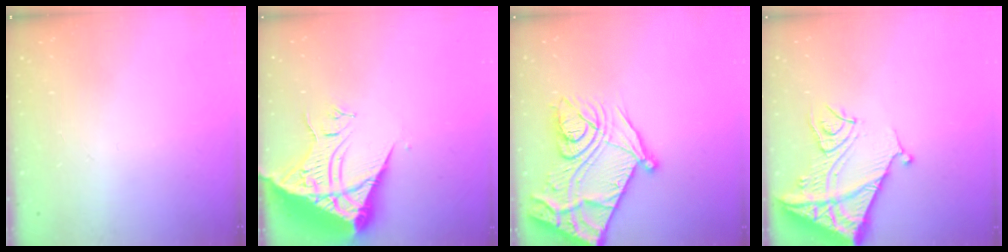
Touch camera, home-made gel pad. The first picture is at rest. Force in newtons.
{"total": 14.7, "press": 14.6, "slide": 1.5}
{"total": 27.1, "press": 27.1, "slide": 0.8}
{"total": 13.8, "press": 13.7, "slide": 1.4}